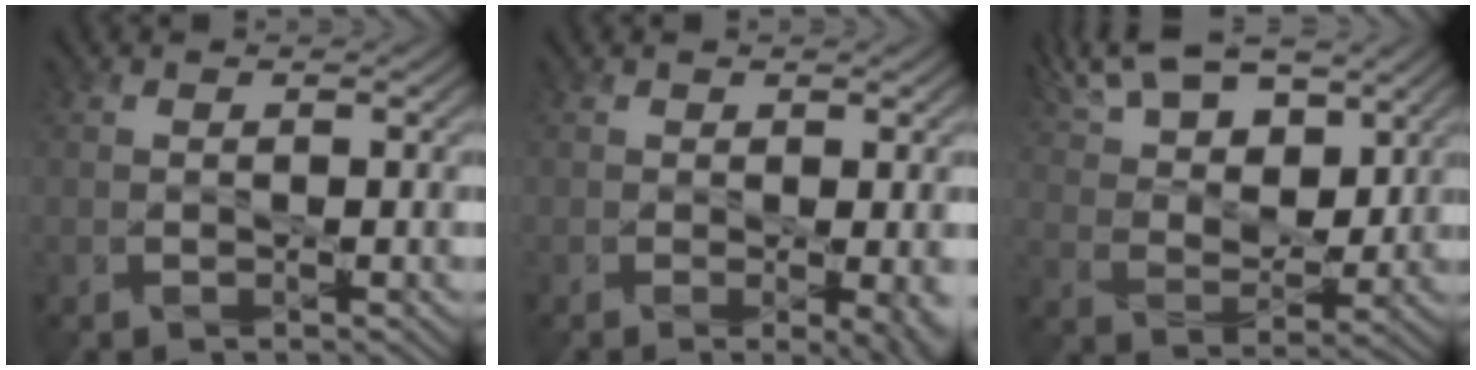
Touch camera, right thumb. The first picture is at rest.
{"total": 3.5, "force": [-0.6, 1.2, 3.3], "torque": [-0.042, -0.007, -0.006]}
{"total": 14.5, "force": [9.0, 6.5, 9.3], "torque": [-0.201, 0.019, 0.142]}